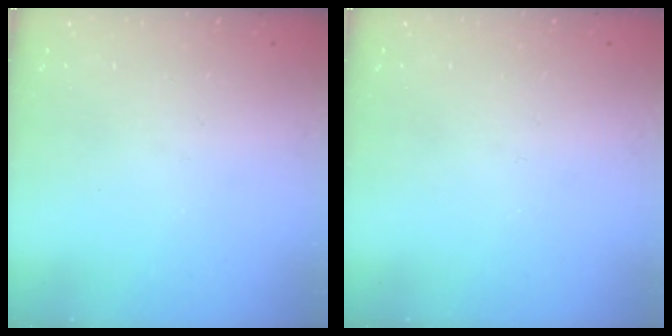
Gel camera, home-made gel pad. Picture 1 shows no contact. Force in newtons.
{"total": 0.0}